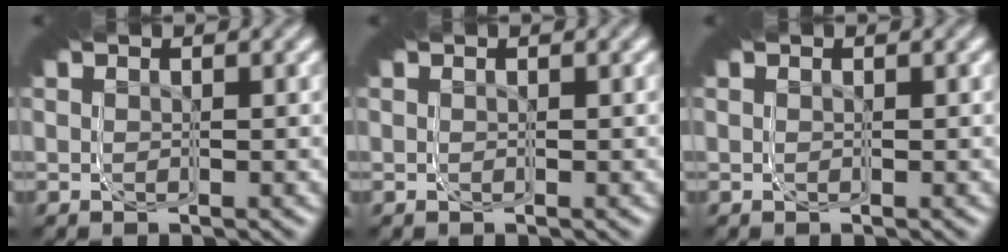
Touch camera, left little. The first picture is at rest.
{"total": 0.0}
{"total": 0.0}